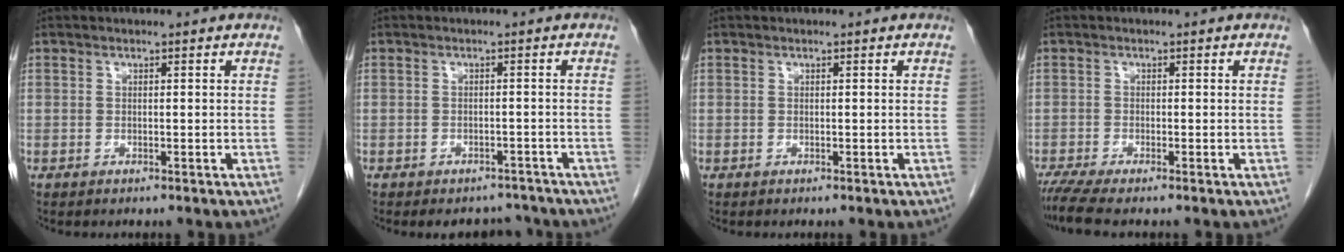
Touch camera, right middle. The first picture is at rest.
{"total": 4.6, "force": [-4.2, 1.9, 0.4], "torque": [0.004, 0.006, -0.052]}
{"total": 0.0}
{"total": 3.7, "force": [-3.0, -0.2, 2.1], "torque": [-0.043, -0.012, -0.059]}